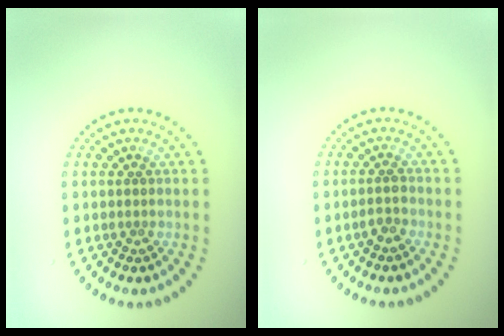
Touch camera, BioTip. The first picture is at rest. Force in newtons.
{"total": 1.3, "press": 1.2, "slide": 0.4}